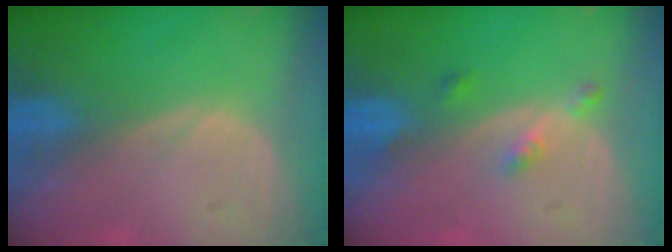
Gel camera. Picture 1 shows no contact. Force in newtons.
{"total": 2.7, "press": 2.3, "slide": 1.5}